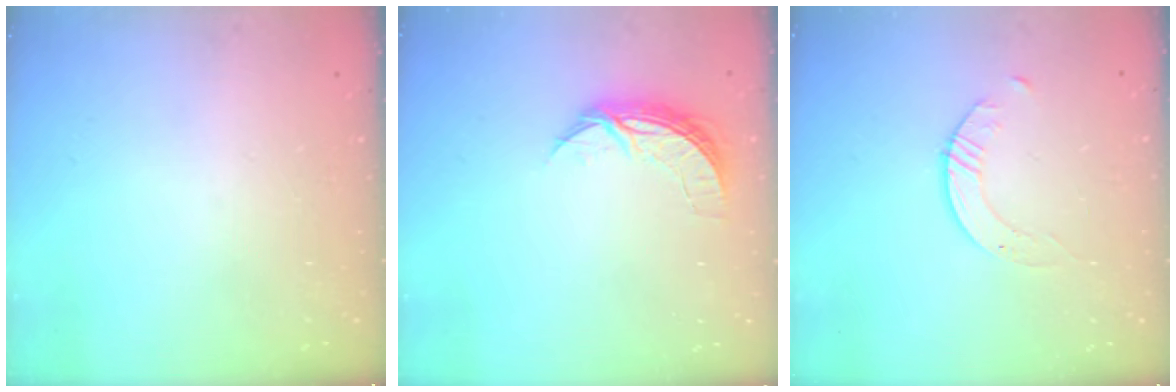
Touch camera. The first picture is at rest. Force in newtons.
{"total": 7.1, "press": 7.0, "slide": 0.7}
{"total": 1.7, "press": 1.7, "slide": 0.2}